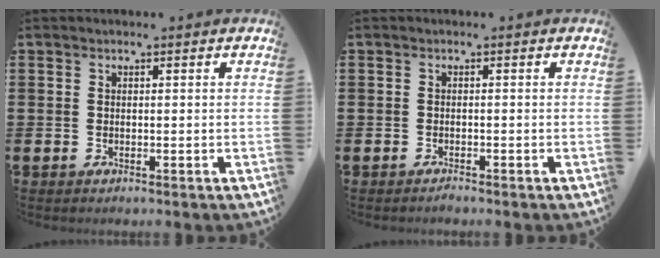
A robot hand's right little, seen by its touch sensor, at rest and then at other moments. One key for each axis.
{"total": 0.6, "fx": -0.5, "fy": 0.0, "fz": 0.2, "tx": -0.005, "ty": -0.003, "tz": -0.010}